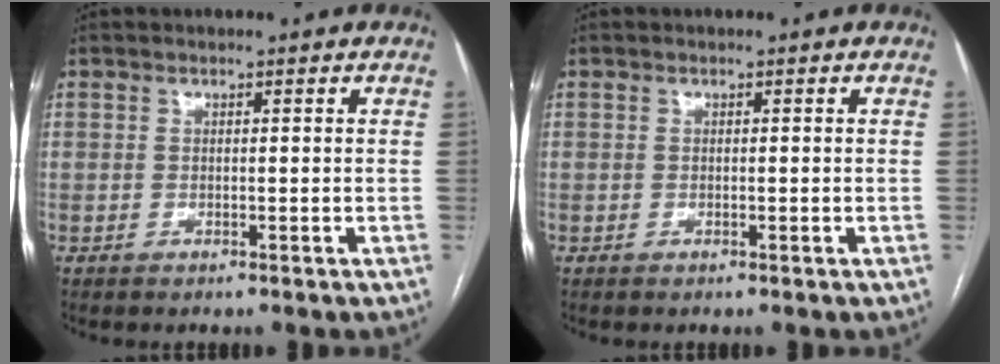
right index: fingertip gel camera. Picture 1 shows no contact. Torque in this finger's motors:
{"motor_torque": [-0.18, -0.11, 0.01, 0.00]}